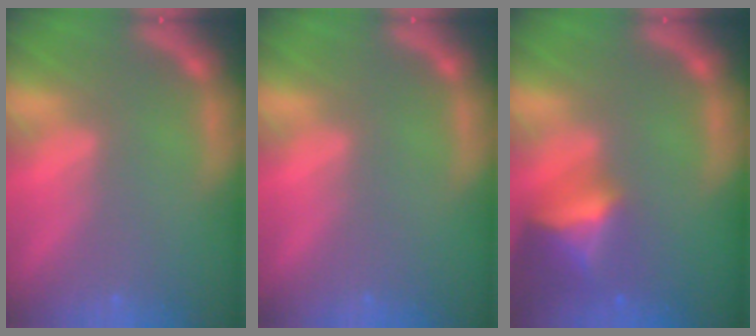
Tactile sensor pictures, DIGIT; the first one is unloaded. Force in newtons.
{"total": 0.0}
{"total": 6.0}